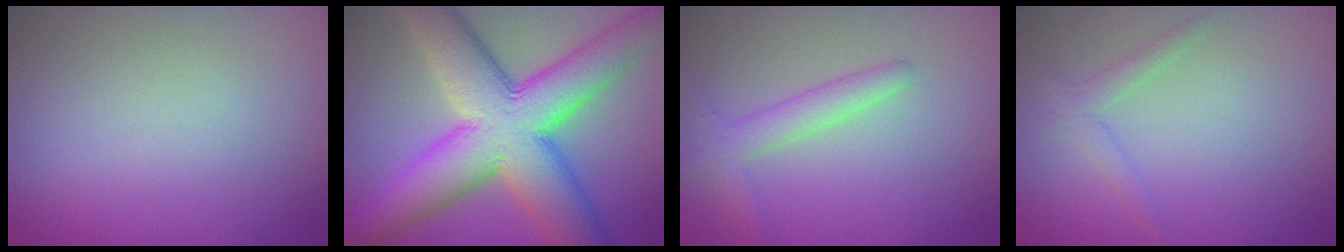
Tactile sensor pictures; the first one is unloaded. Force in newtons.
{"total": 13.2, "press": 13.2, "slide": 0.4}
{"total": 2.1, "press": 2.1, "slide": 0.2}
{"total": 1.4, "press": 1.4, "slide": 0.1}